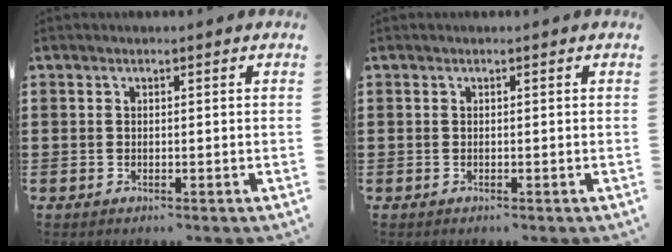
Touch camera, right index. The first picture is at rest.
{"total": 0.0}